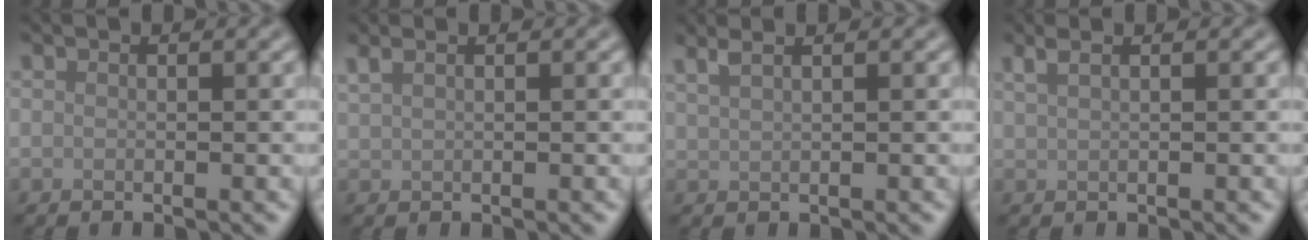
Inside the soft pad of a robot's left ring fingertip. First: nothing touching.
{"total": 1.4, "force": [1.1, 0.4, 0.7], "torque": [-0.016, 0.002, 0.025]}
{"total": 2.8, "force": [2.0, 1.0, 1.7], "torque": [-0.018, 0.012, 0.014]}
{"total": 2.2, "force": [1.5, 0.9, 1.4], "torque": [-0.019, 0.005, 0.014]}